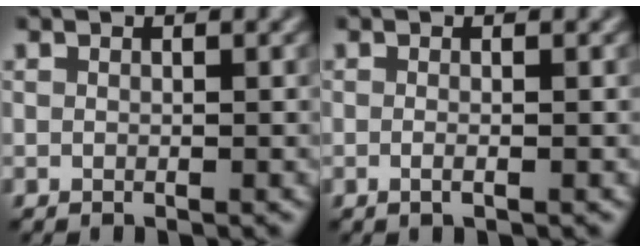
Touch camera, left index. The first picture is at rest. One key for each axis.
{"total": 1.1, "fx": -0.3, "fy": 0.4, "fz": 1.0, "tx": -0.012, "ty": -0.011, "tz": -0.015}